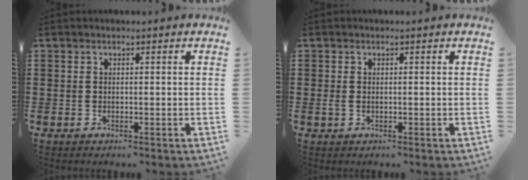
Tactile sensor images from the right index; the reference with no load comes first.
{"total": 0.9, "force": [-0.1, 0.6, 0.6], "torque": [-0.022, 0.001, -0.006]}